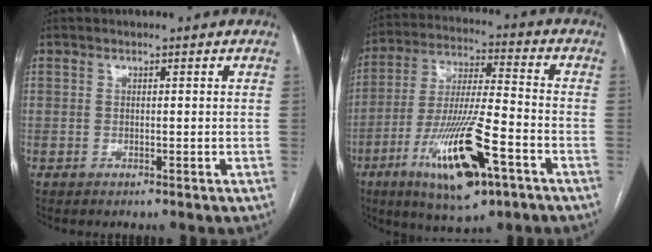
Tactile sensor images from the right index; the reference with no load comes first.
{"total": 17.2, "force": [-8.0, 3.1, 14.9], "torque": [-0.296, -0.023, -0.131]}